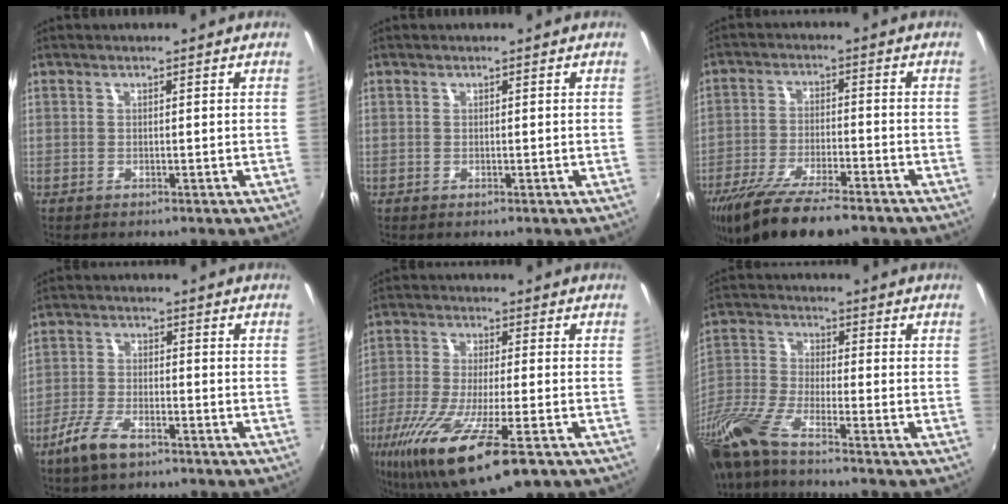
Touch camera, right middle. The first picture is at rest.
{"total": 0.0}
{"total": 14.6, "force": [-11.4, 3.3, 8.4], "torque": [-0.178, -0.034, -0.197]}
{"total": 6.7, "force": [-4.5, 2.5, 4.3], "torque": [-0.107, -0.008, -0.089]}
{"total": 18.1, "force": [-9.6, 3.7, 14.9], "torque": [-0.308, -0.065, -0.171]}
{"total": 13.0, "force": [-10.0, 1.2, 8.2], "torque": [-0.188, -0.032, -0.200]}